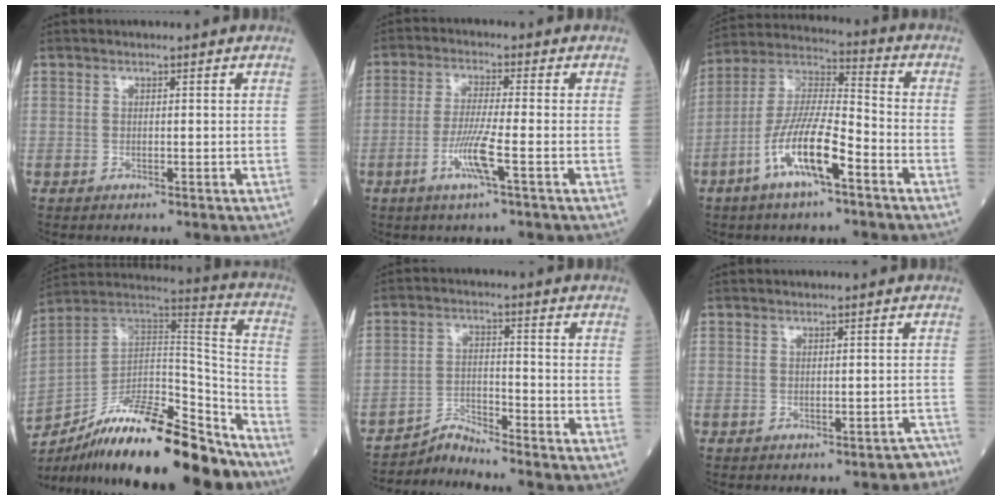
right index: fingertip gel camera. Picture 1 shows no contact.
{"total": 5.9, "force": [-2.3, -0.6, 5.4], "torque": [-0.106, -0.012, -0.049]}
{"total": 12.4, "force": [-5.8, 2.3, 10.7], "torque": [-0.215, 0.000, -0.113]}
{"total": 26.2, "force": [-20.0, 5.7, 15.9], "torque": [-0.242, 0.012, -0.328]}
{"total": 4.4, "force": [-4.1, -1.2, -0.9], "torque": [0.014, -0.010, -0.075]}
{"total": 3.3, "force": [-2.9, 1.2, 0.9], "torque": [0.005, 0.004, -0.031]}